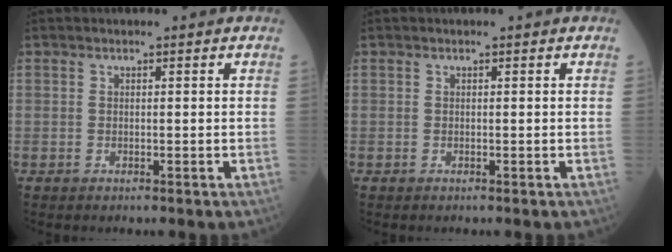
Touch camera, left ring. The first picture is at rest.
{"total": 0.0}